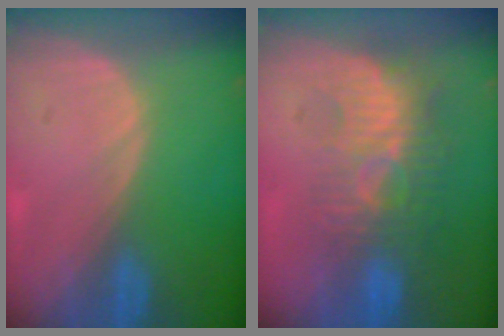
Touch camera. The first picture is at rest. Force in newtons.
{"total": 9.3, "press": 8.5, "slide": 3.8}